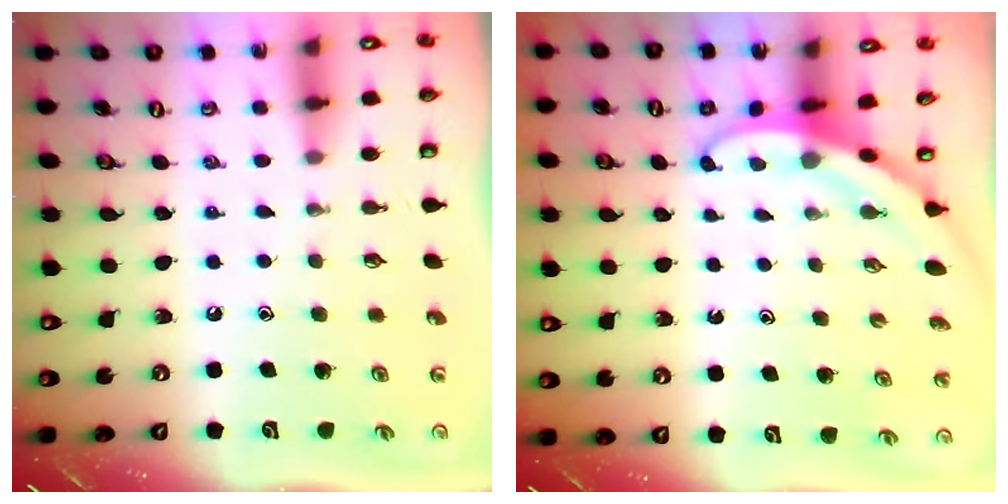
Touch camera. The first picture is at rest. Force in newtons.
{"total": 3.5, "press": 3.5, "slide": 0.1}